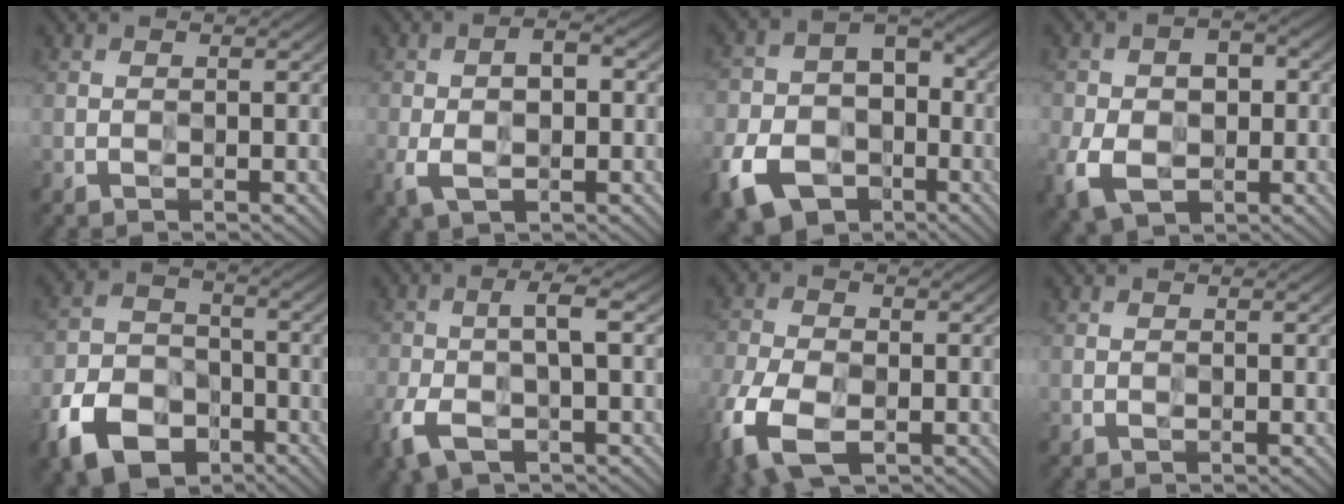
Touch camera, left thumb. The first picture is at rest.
{"total": 6.4, "force": [-1.1, 3.5, 5.2], "torque": [-0.108, -0.005, -0.023]}
{"total": 13.0, "force": [-5.7, 9.4, 7.0], "torque": [-0.145, -0.033, -0.110]}
{"total": 8.5, "force": [-2.0, 6.1, 5.6], "torque": [-0.118, -0.019, -0.034]}
{"total": 10.7, "force": [-6.1, 7.0, 5.5], "torque": [-0.124, -0.020, -0.126]}
{"total": 6.3, "force": [-2.2, 2.1, 5.5], "torque": [-0.123, 0.000, -0.051]}
{"total": 10.6, "force": [-4.8, 5.9, 7.4], "torque": [-0.195, -0.033, -0.094]}
{"total": 0.0}